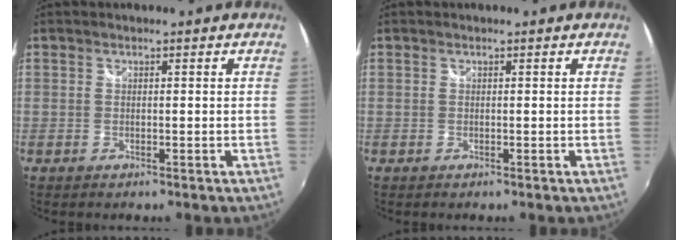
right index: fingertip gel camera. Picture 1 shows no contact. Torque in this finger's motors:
{"motor_torque": [0.00, 0.00, 0.00, 0.00]}